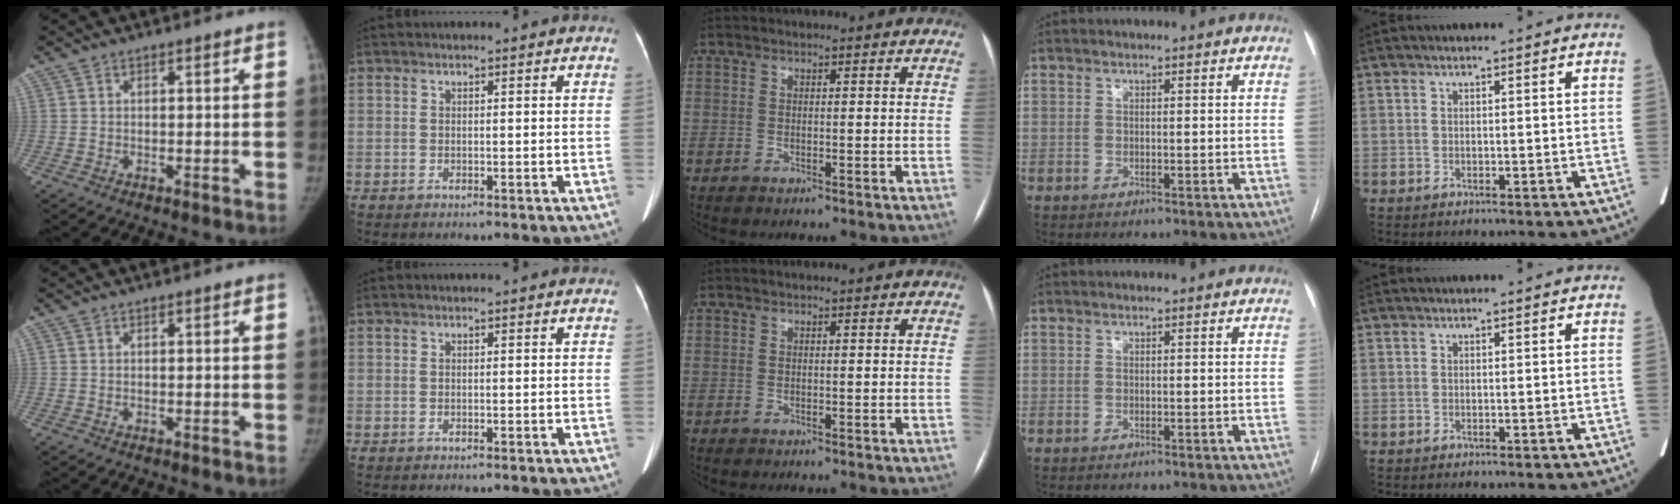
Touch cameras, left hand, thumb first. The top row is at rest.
{}